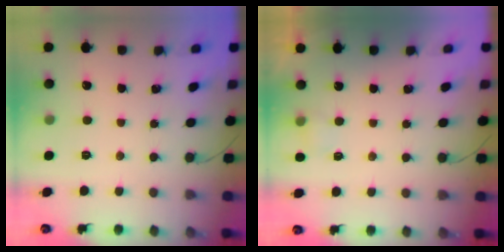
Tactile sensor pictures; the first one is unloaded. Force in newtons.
{"total": 2.6, "press": 2.5, "slide": 0.7}